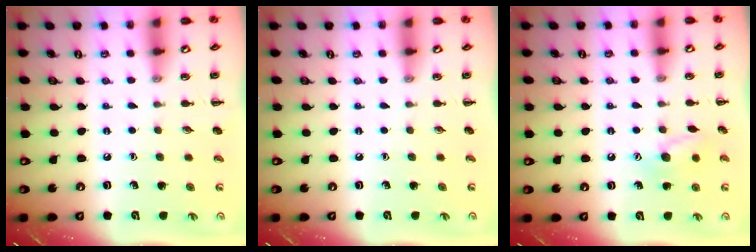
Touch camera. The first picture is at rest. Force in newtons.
{"total": 0.0}
{"total": 9.7, "press": 9.6, "slide": 0.7}